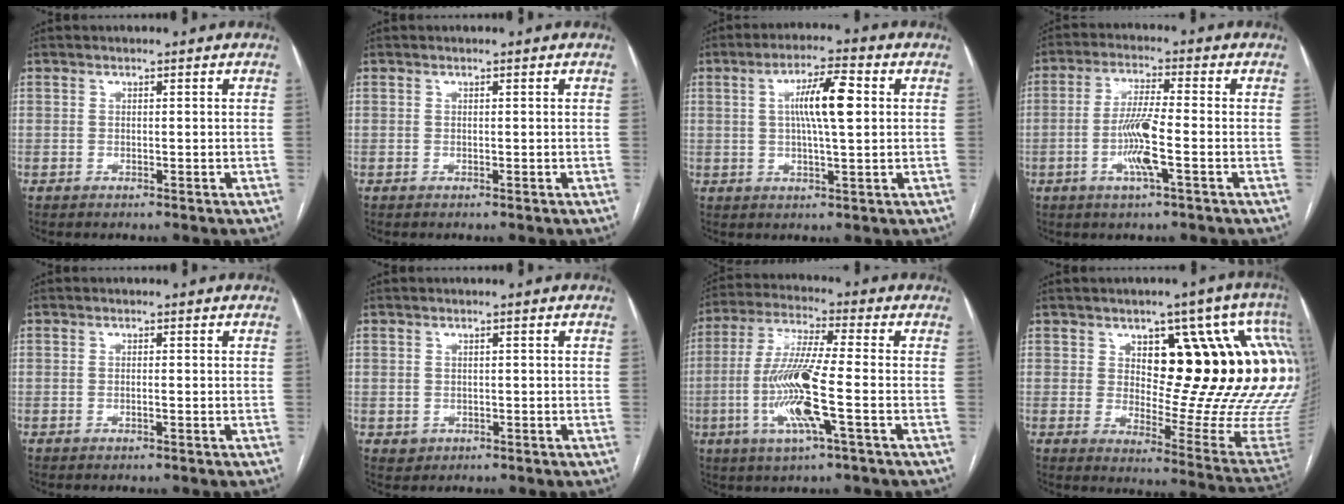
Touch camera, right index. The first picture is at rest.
{"total": 0.0}
{"total": 8.0, "force": [1.4, 0.9, 7.8], "torque": [-0.140, 0.010, 0.022]}
{"total": 7.5, "force": [-2.1, 0.0, 7.2], "torque": [-0.143, -0.004, -0.044]}
{"total": 0.6, "force": [-0.2, 0.0, 0.6], "torque": [-0.010, 0.001, -0.003]}
{"total": 1.8, "force": [-0.3, 1.8, 0.3], "torque": [0.000, 0.003, 0.003]}
{"total": 12.9, "force": [-3.2, 0.3, 12.5], "torque": [-0.261, -0.011, -0.068]}
{"total": 24.3, "force": [6.6, 7.0, 22.3], "torque": [-0.217, 0.029, 0.113]}